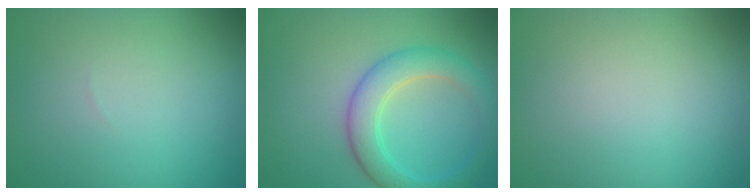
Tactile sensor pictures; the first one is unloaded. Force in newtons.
{"total": 4.2, "press": 4.2, "slide": 0.1}
{"total": 0.0}